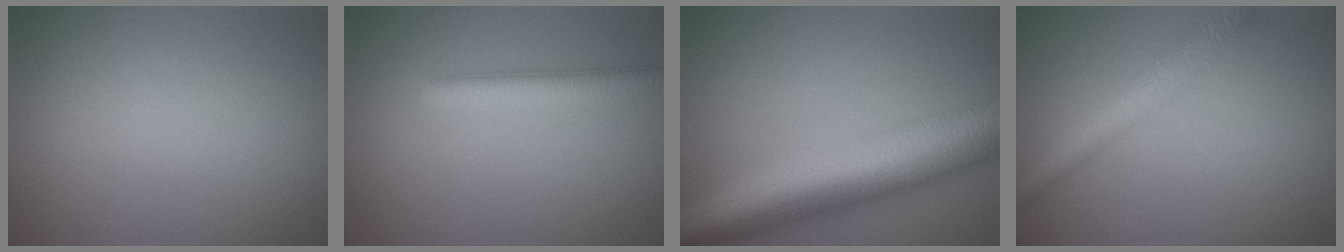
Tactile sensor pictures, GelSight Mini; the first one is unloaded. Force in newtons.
{"total": 2.7, "press": 2.7, "slide": 0.3}
{"total": 11.7, "press": 11.7, "slide": 0.2}
{"total": 3.4, "press": 3.4, "slide": 0.1}